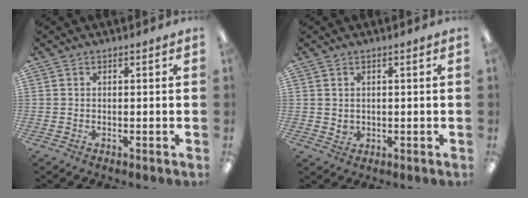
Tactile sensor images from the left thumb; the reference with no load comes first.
{"total": 1.9, "force": [0.9, 1.5, 0.6], "torque": [-0.007, -0.002, 0.014]}